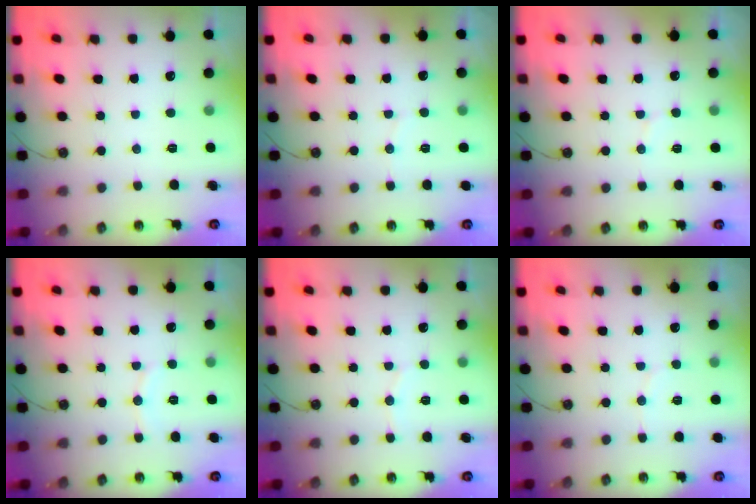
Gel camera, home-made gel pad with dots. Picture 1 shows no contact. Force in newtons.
{"total": 2.0, "press": 1.8, "slide": 0.9}
{"total": 4.7, "press": 4.6, "slide": 0.5}
{"total": 4.8, "press": 4.7, "slide": 0.6}
{"total": 5.3, "press": 5.2, "slide": 0.7}
{"total": 3.0, "press": 3.0, "slide": 0.2}